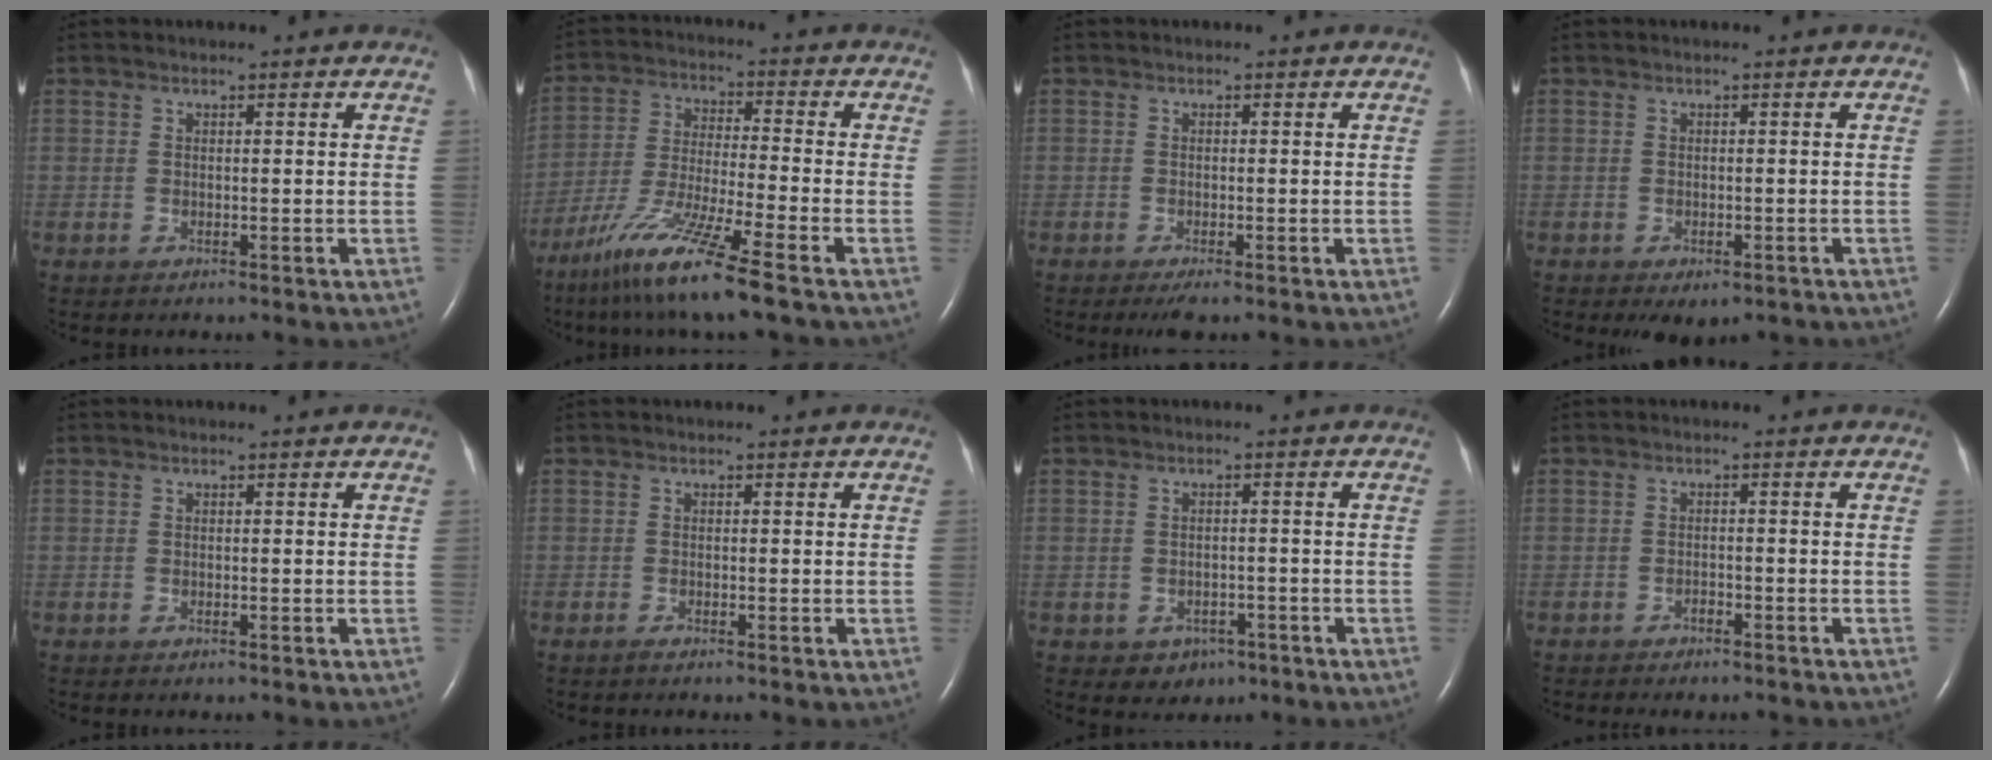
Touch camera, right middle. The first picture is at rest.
{"total": 11.9, "force": [-8.1, -1.0, 8.6], "torque": [-0.182, -0.041, -0.152]}
{"total": 1.8, "force": [-1.2, 0.2, 1.3], "torque": [-0.025, -0.008, -0.019]}
{"total": 3.2, "force": [-2.3, 1.6, 1.6], "torque": [-0.016, -0.004, -0.025]}
{"total": 0.0}
{"total": 0.7, "force": [-0.5, 0.1, 0.4], "torque": [-0.013, -0.002, -0.011]}
{"total": 3.3, "force": [-1.7, 2.6, 1.1], "torque": [-0.014, 0.008, -0.009]}
{"total": 2.8, "force": [-2.5, 0.8, 1.1], "torque": [-0.017, -0.001, -0.027]}